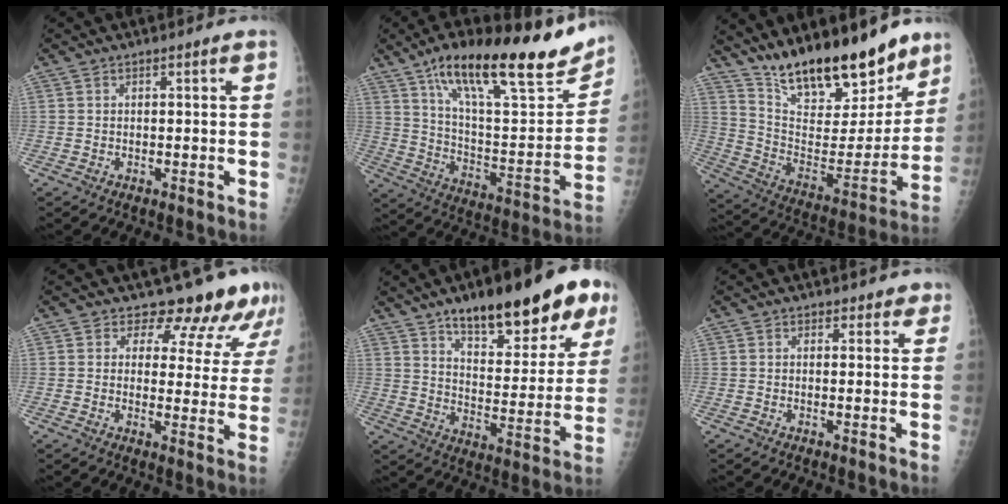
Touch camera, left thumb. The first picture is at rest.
{"total": 27.5, "force": [18.2, 8.0, 19.0], "torque": [-0.260, -0.051, 0.295]}
{"total": 23.5, "force": [17.9, 8.4, 12.8], "torque": [-0.163, -0.091, 0.300]}
{"total": 10.8, "force": [9.3, 5.1, 2.1], "torque": [0.022, -0.055, 0.093]}
{"total": 22.9, "force": [14.4, 7.8, 16.1], "torque": [-0.182, -0.050, 0.215]}
{"total": 1.9, "force": [1.4, 1.3, 0.0], "torque": [0.024, -0.006, 0.007]}